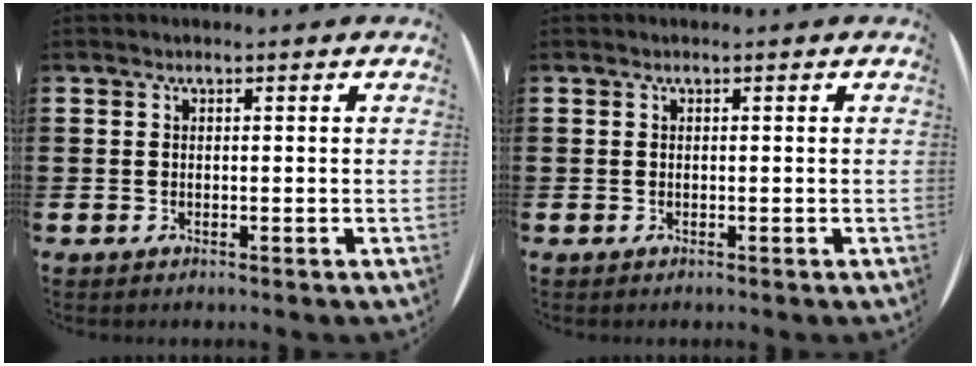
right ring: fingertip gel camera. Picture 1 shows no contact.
{"total": 0.0}